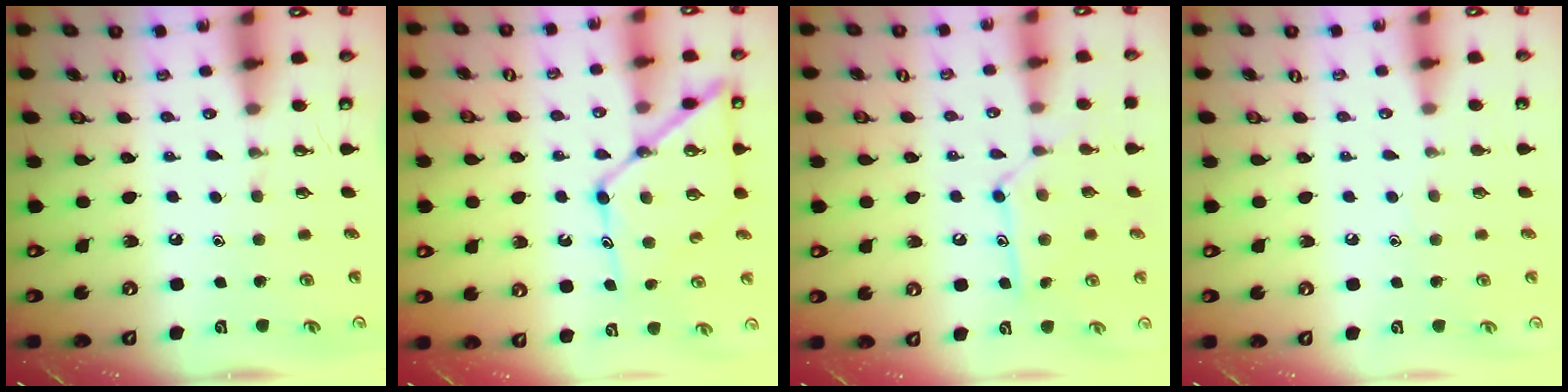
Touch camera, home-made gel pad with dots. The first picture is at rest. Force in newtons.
{"total": 15.0, "press": 15.0, "slide": 1.3}
{"total": 12.6, "press": 12.6, "slide": 0.7}
{"total": 2.9, "press": 2.9, "slide": 0.3}